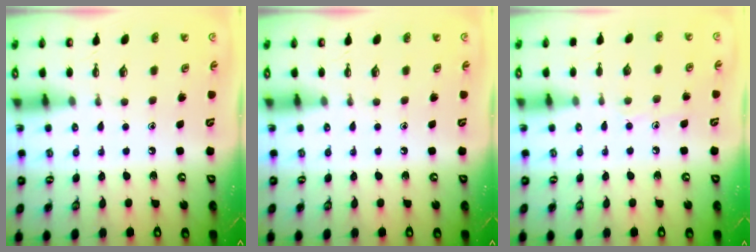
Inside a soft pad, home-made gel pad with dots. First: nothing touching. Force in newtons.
{"total": 0.0}
{"total": 6.2, "press": 6.2, "slide": 0.7}